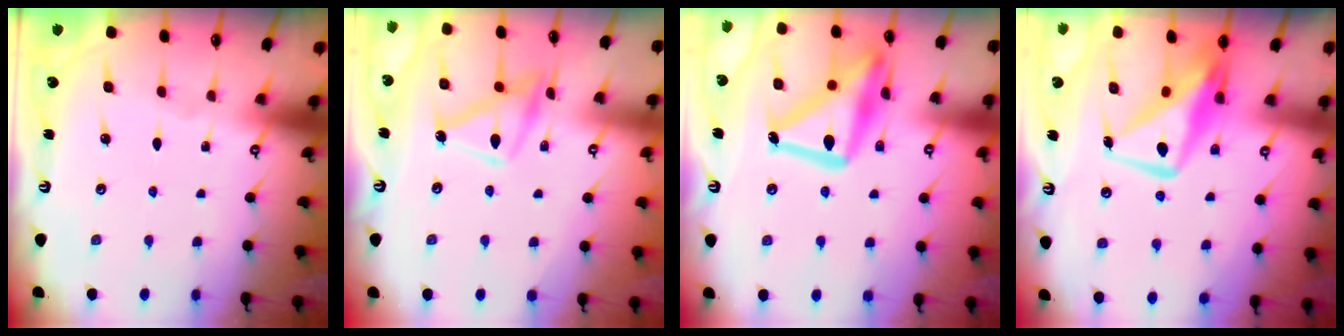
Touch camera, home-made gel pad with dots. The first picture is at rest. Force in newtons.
{"total": 13.6, "press": 13.5, "slide": 1.1}
{"total": 21.5, "press": 21.4, "slide": 1.5}
{"total": 11.3, "press": 11.2, "slide": 1.3}